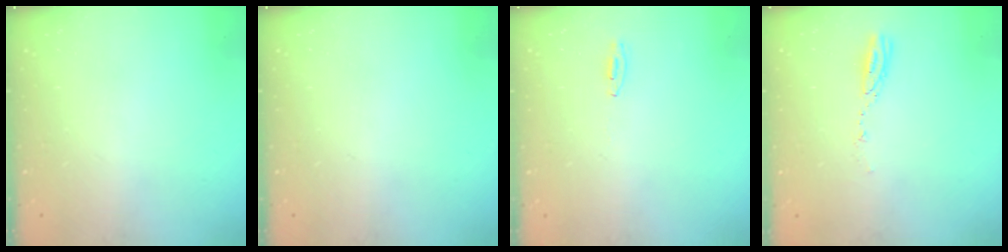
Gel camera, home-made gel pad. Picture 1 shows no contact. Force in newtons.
{"total": 0.0}
{"total": 15.9, "press": 4.3, "slide": 15.3}
{"total": 3.8, "press": 3.8, "slide": 0.4}